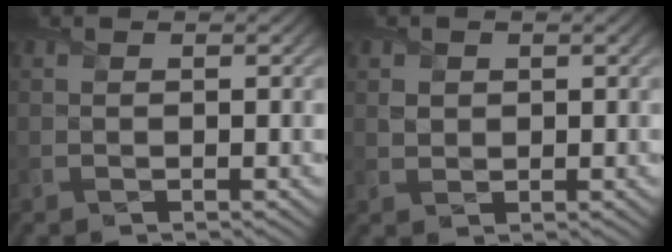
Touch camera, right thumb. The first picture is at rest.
{"total": 1.6, "force": [0.8, 1.3, 0.5], "torque": [-0.016, -0.004, 0.017]}